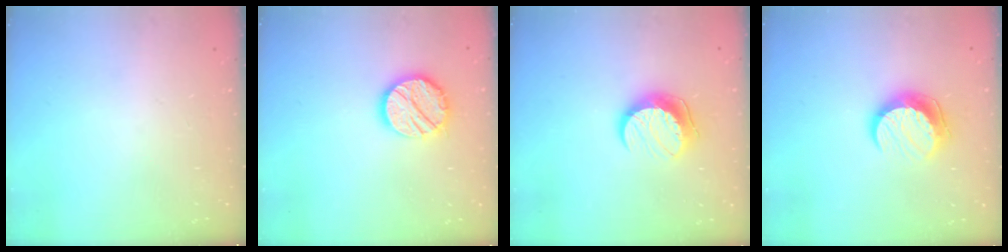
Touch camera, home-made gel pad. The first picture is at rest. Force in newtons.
{"total": 13.3, "press": 13.3, "slide": 0.8}
{"total": 10.3, "press": 10.3, "slide": 0.3}
{"total": 10.4, "press": 10.4, "slide": 0.5}